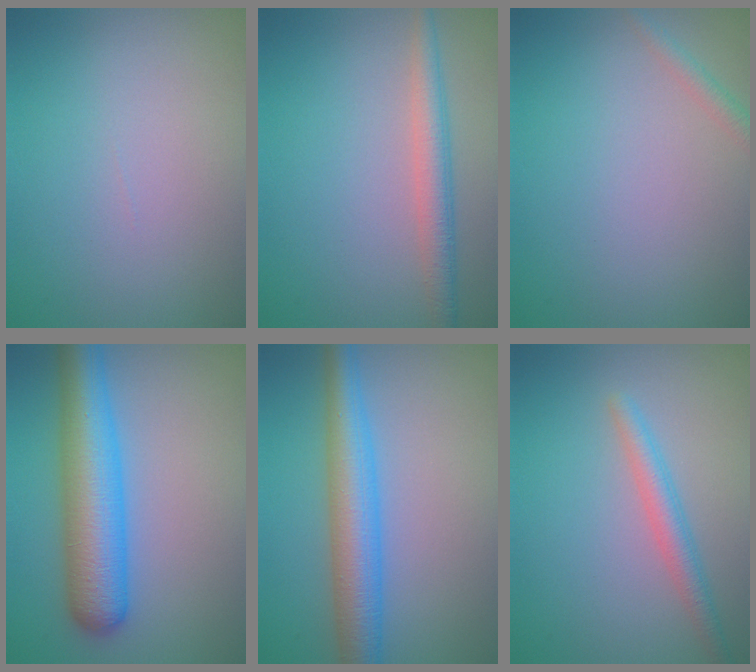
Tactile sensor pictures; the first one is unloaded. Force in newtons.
{"total": 2.7, "press": 2.7, "slide": 0.1}
{"total": 1.2, "press": 1.2, "slide": 0.1}
{"total": 7.9, "press": 7.9, "slide": 0.3}
{"total": 5.8, "press": 5.8, "slide": 0.2}
{"total": 2.4, "press": 2.4, "slide": 0.1}